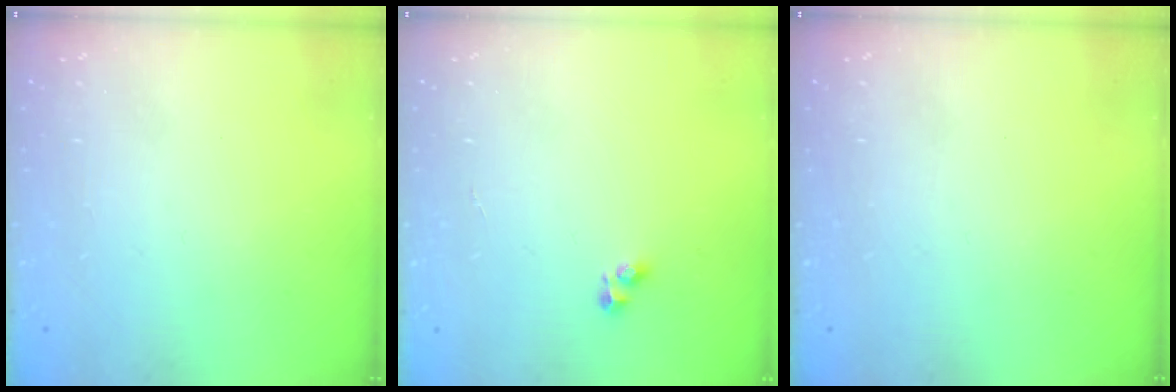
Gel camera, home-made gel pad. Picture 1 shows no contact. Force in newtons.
{"total": 2.5, "press": 2.5, "slide": 0.2}
{"total": 0.0}